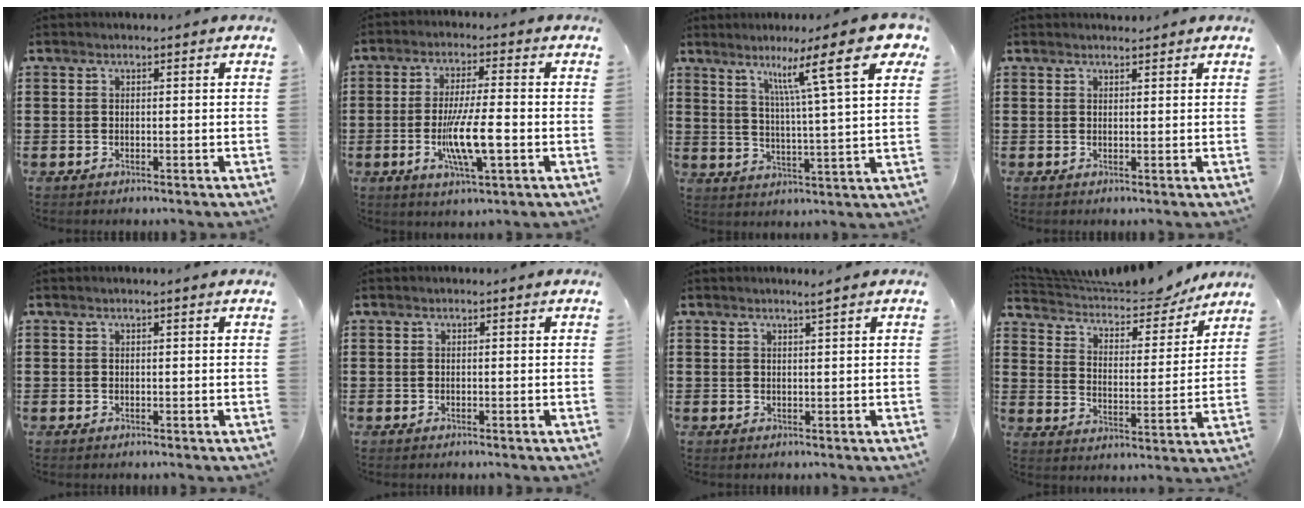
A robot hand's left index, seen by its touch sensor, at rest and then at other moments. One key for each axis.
{"total": 8.5, "fx": -2.1, "fy": 1.4, "fz": 8.2, "tx": -0.161, "ty": -0.012, "tz": -0.041}
{"total": 14.4, "fx": 8.3, "fy": 1.2, "fz": 11.7, "tx": -0.209, "ty": -0.023, "tz": 0.126}
{"total": 1.0, "fx": 1.0, "fy": 0.1, "fz": 0.0, "tx": -0.002, "ty": 0.000, "tz": 0.021}
{"total": 0.0}
{"total": 0.0}
{"total": 1.4, "fx": 1.1, "fy": -0.2, "fz": 0.8, "tx": -0.017, "ty": -0.002, "tz": 0.020}
{"total": 5.6, "fx": 5.1, "fy": 1.7, "fz": 1.3, "tx": -0.055, "ty": -0.033, "tz": 0.085}